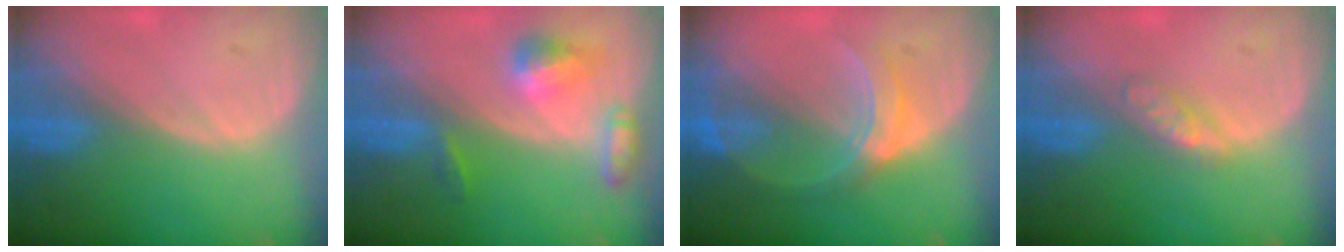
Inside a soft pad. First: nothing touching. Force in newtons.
{"total": 5.7, "press": 5.2, "slide": 2.4}
{"total": 5.8, "press": 5.7, "slide": 0.5}
{"total": 2.7, "press": 2.7, "slide": 0.3}